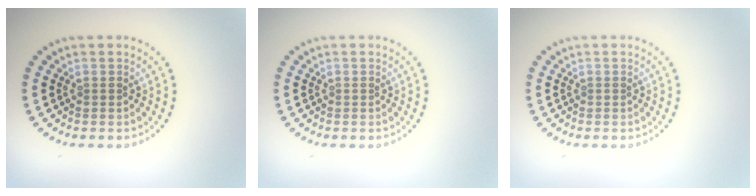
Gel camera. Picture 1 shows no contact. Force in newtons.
{"total": 0.0}
{"total": 0.0}